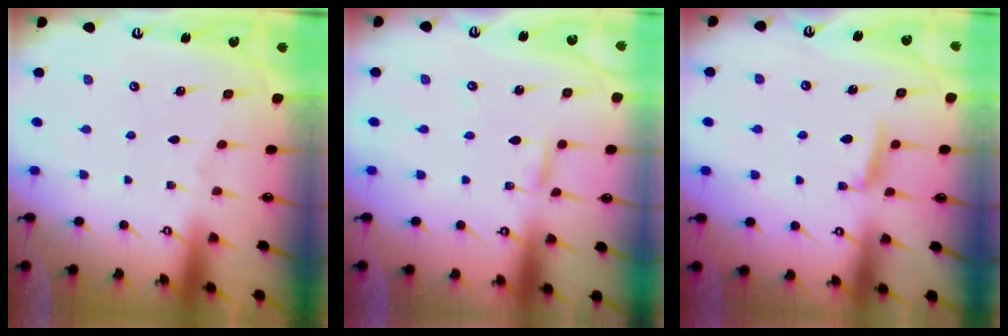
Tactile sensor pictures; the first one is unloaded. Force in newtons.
{"total": 2.1, "press": 2.1, "slide": 0.1}
{"total": 7.2, "press": 7.2, "slide": 0.7}